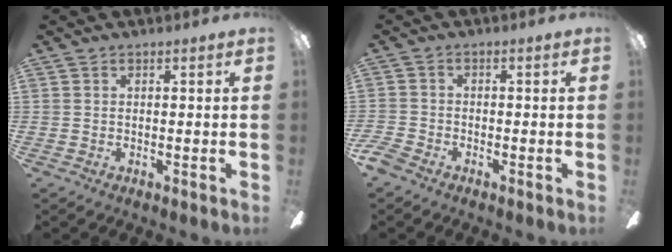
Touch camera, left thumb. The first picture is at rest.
{"total": 3.4, "force": [-2.4, 1.7, 1.6], "torque": [-0.042, 0.008, -0.050]}